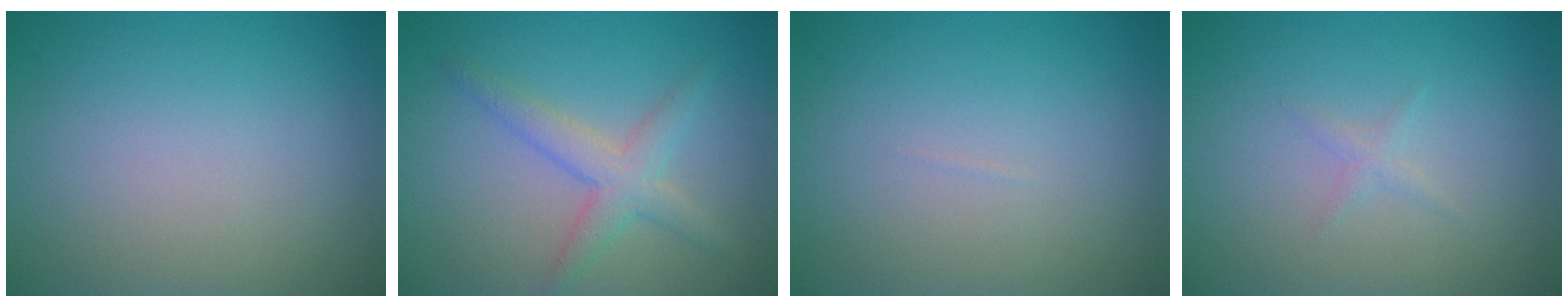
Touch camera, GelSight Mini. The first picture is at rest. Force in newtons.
{"total": 3.1, "press": 3.1, "slide": 0.0}
{"total": 0.0}
{"total": 0.7, "press": 0.7, "slide": 0.0}